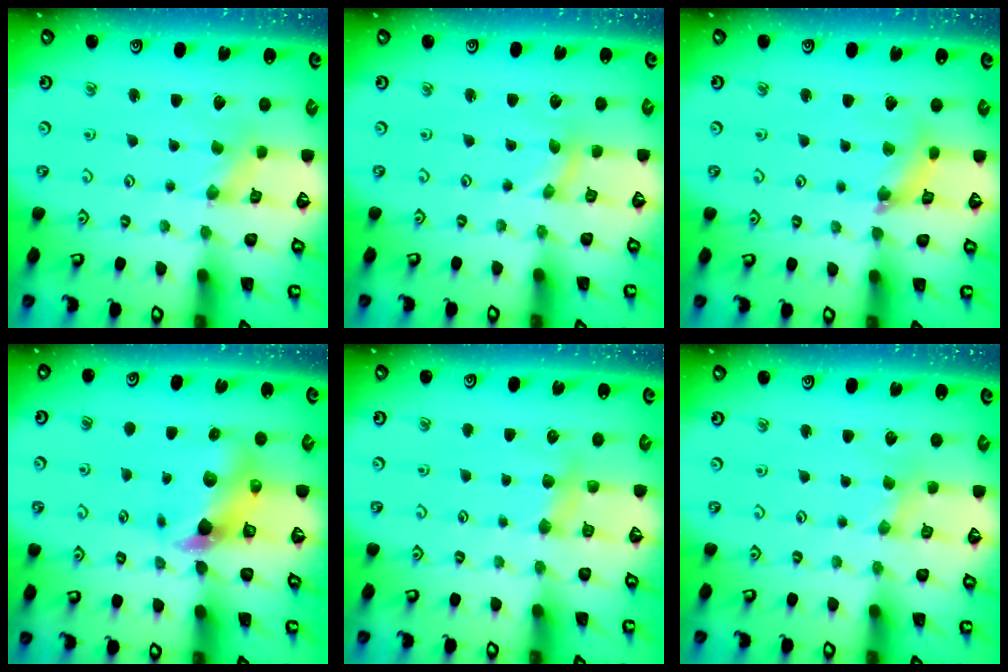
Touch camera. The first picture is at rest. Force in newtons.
{"total": 0.0}
{"total": 5.3, "press": 5.3, "slide": 0.6}
{"total": 7.3, "press": 7.2, "slide": 1.3}
{"total": 4.8, "press": 4.8, "slide": 0.9}
{"total": 1.7, "press": 1.7, "slide": 0.4}